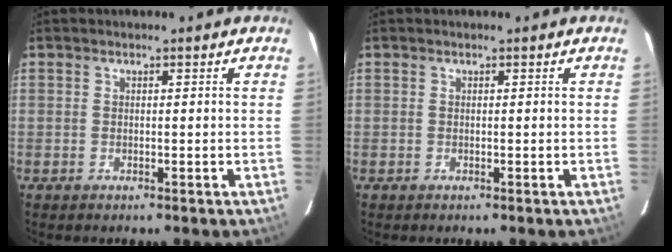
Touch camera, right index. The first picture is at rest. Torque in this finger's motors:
{"motor_torque": [0.00, 0.00, 0.00, 0.00]}